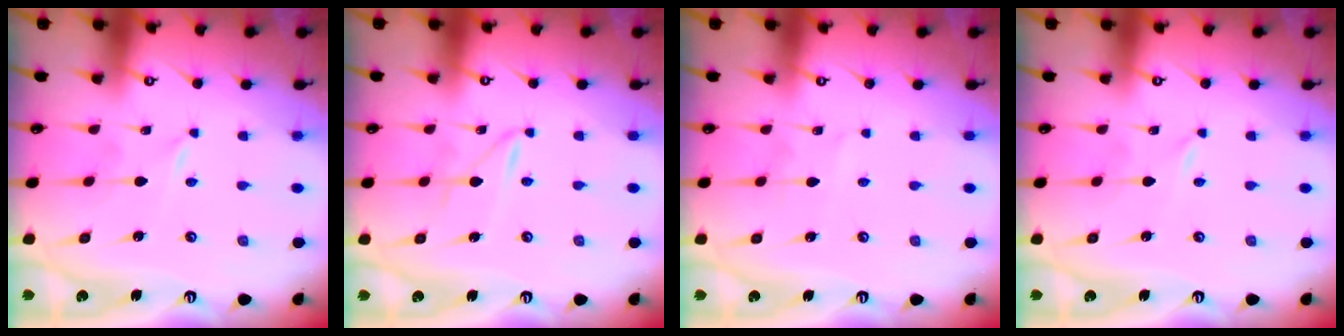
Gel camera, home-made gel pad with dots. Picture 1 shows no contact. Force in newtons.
{"total": 2.2, "press": 2.2, "slide": 0.1}
{"total": 2.7, "press": 2.7, "slide": 0.3}
{"total": 0.0}